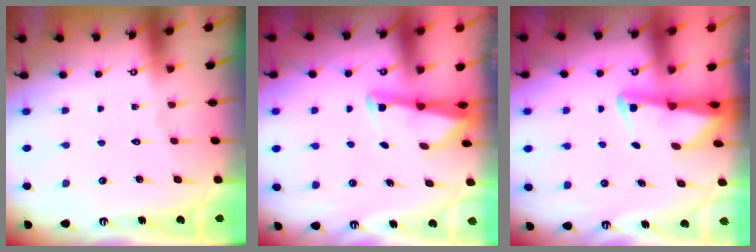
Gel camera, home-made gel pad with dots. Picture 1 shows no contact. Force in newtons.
{"total": 2.5, "press": 2.5, "slide": 0.2}
{"total": 2.2, "press": 2.2, "slide": 0.4}